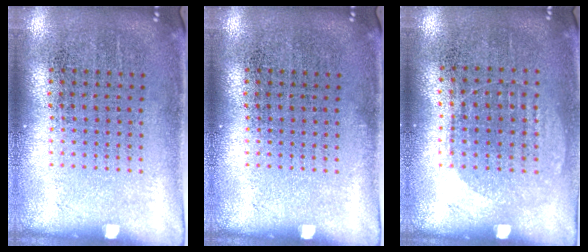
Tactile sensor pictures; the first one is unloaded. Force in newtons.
{"total": 0.0}
{"total": 0.6, "press": 0.5, "slide": 0.3}